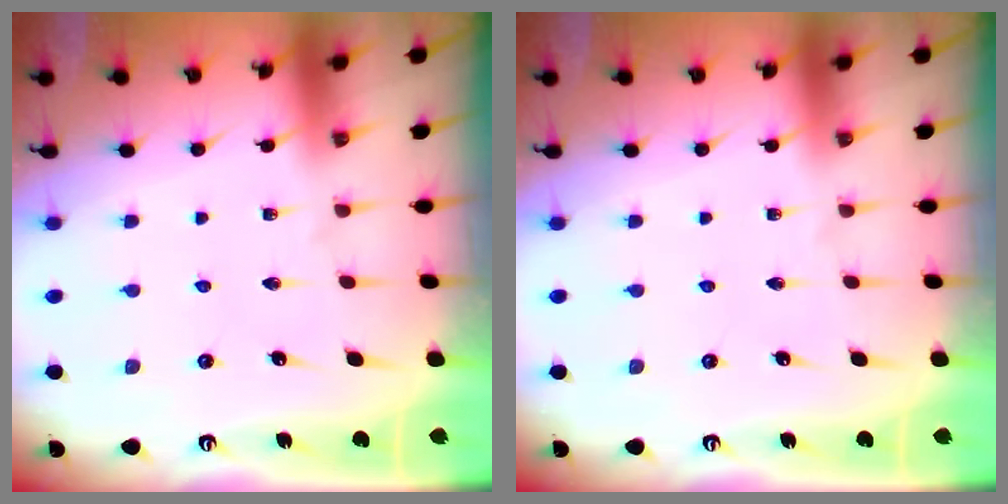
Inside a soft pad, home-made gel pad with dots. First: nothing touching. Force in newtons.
{"total": 0.0}